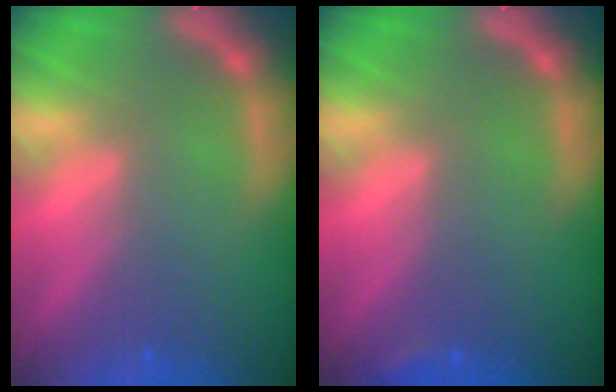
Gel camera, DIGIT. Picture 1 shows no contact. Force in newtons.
{"total": 0.9}